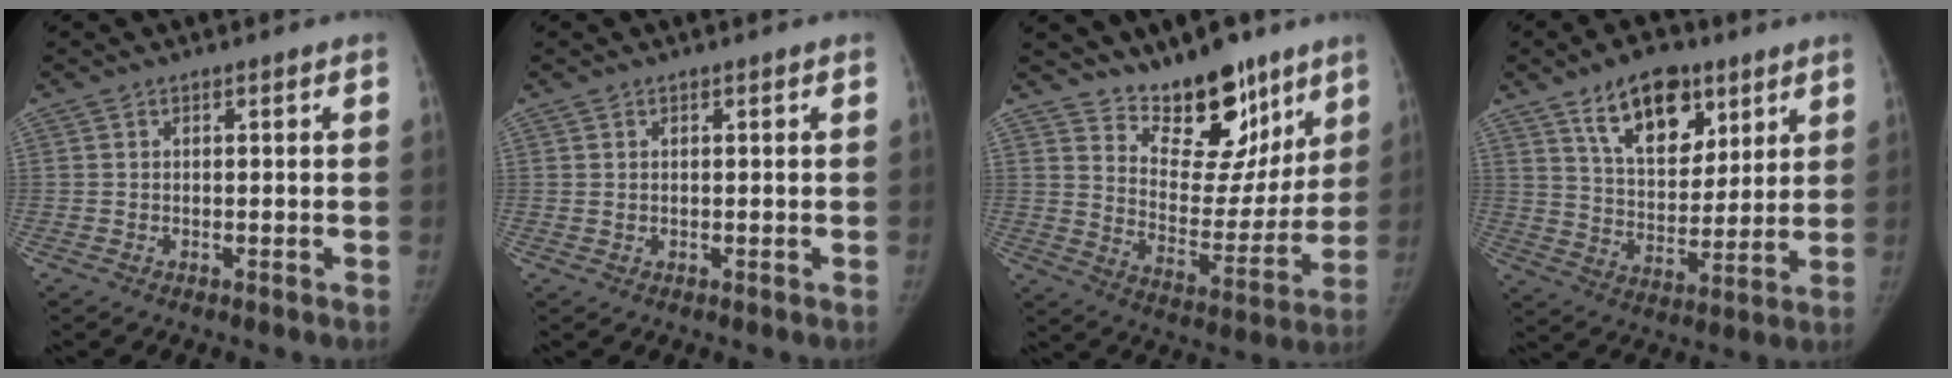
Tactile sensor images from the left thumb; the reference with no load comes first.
{"total": 0.6, "force": [0.4, 0.4, 0.3], "torque": [0.000, -0.003, 0.006]}
{"total": 17.1, "force": [12.4, 8.4, 8.4], "torque": [-0.053, -0.090, 0.197]}
{"total": 15.6, "force": [9.0, 8.6, 9.4], "torque": [-0.107, -0.047, 0.155]}